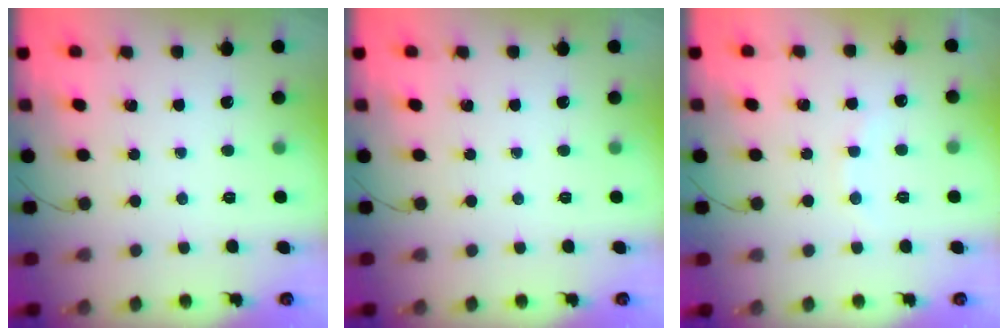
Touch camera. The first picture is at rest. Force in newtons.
{"total": 0.0}
{"total": 7.3, "press": 7.1, "slide": 1.5}